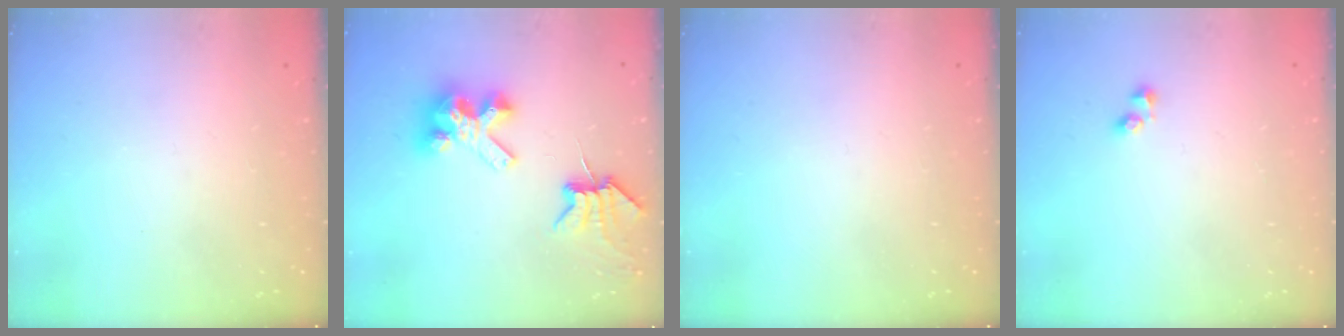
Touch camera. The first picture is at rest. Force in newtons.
{"total": 8.7, "press": 8.6, "slide": 1.3}
{"total": 0.0}
{"total": 2.2, "press": 2.0, "slide": 0.9}